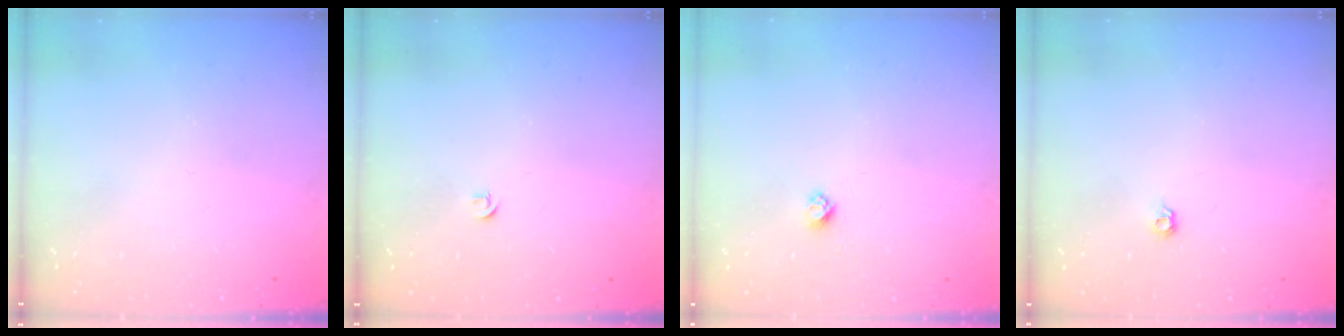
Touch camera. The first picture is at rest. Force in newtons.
{"total": 2.7, "press": 2.6, "slide": 0.6}
{"total": 2.7, "press": 2.6, "slide": 0.3}
{"total": 4.7, "press": 4.7, "slide": 0.8}